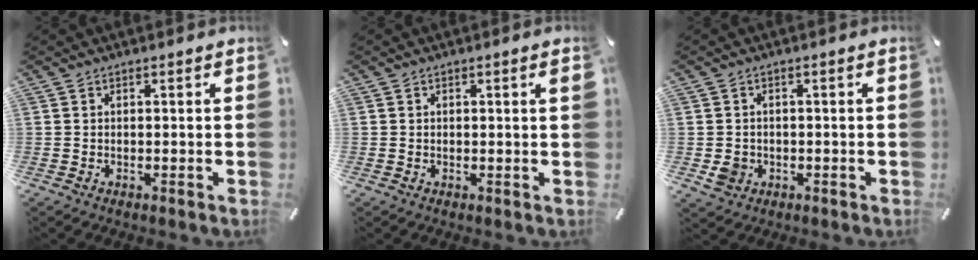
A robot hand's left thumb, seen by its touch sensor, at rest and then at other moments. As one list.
[{"total": 1.0, "force": [0.3, 0.2, 0.9], "torque": [-0.017, 0.002, 0.004]}, {"total": 3.7, "force": [-1.0, 3.3, 1.2], "torque": [-0.018, -0.002, -0.019]}]